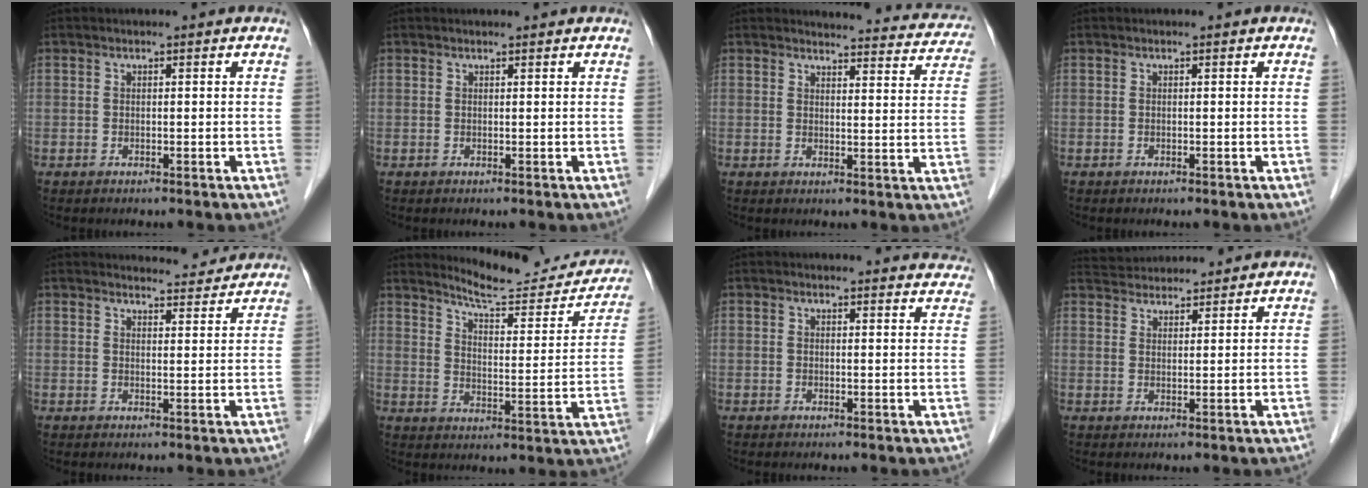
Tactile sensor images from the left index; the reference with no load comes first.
{"total": 0.5, "force": [0.5, 0.0, 0.2], "torque": [-0.010, 0.003, 0.003]}
{"total": 13.8, "force": [13.4, 2.9, 1.9], "torque": [0.015, -0.048, 0.119]}
{"total": 0.0}
{"total": 4.6, "force": [4.6, 0.6, 0.1], "torque": [-0.005, -0.002, 0.050]}
{"total": 14.7, "force": [14.0, 2.0, 3.8], "torque": [-0.046, -0.046, 0.177]}
{"total": 9.3, "force": [9.0, 1.8, 1.2], "torque": [0.020, -0.013, 0.067]}
{"total": 6.4, "force": [6.2, 0.8, 1.2], "torque": [-0.026, 0.030, 0.101]}